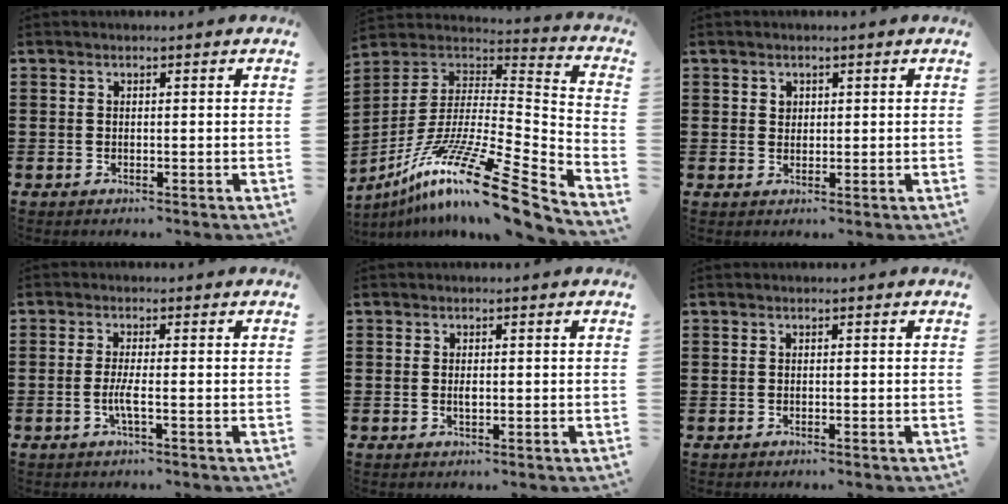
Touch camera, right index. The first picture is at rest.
{"total": 16.4, "force": [-11.1, 1.2, 12.1], "torque": [-0.232, 0.013, -0.206]}
{"total": 1.2, "force": [0.6, 1.0, 0.3], "torque": [-0.008, 0.004, 0.012]}
{"total": 2.9, "force": [-0.9, 0.2, 2.8], "torque": [-0.064, -0.009, -0.022]}
{"total": 1.2, "force": [-0.1, 0.5, 1.1], "torque": [-0.022, 0.002, -0.002]}
{"total": 0.0}